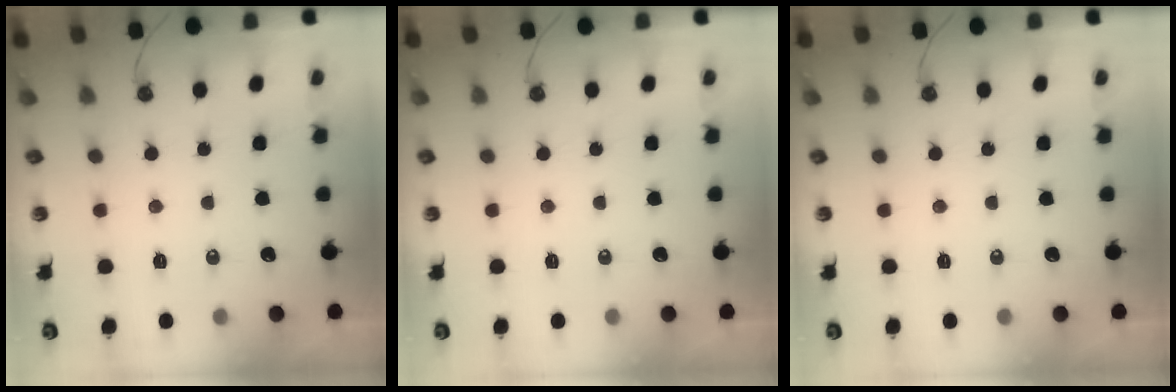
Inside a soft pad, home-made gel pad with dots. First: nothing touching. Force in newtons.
{"total": 0.0}
{"total": 0.0}